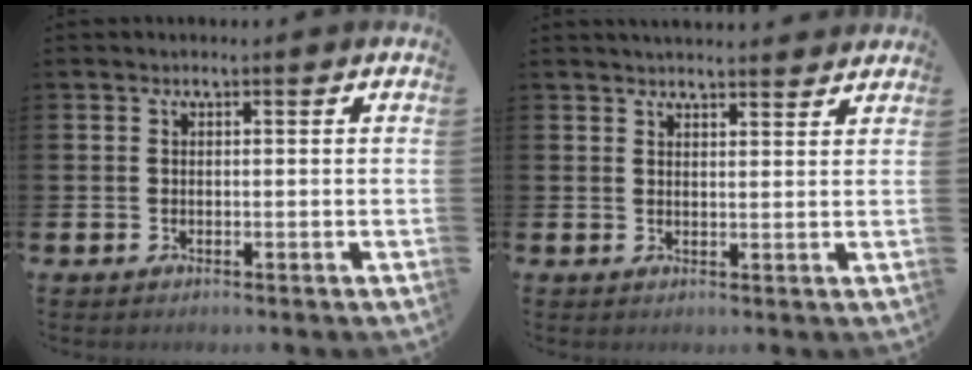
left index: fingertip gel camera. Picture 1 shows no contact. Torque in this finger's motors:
{"motor_torque": [1.02, -1.11, 0.45, 0.05]}